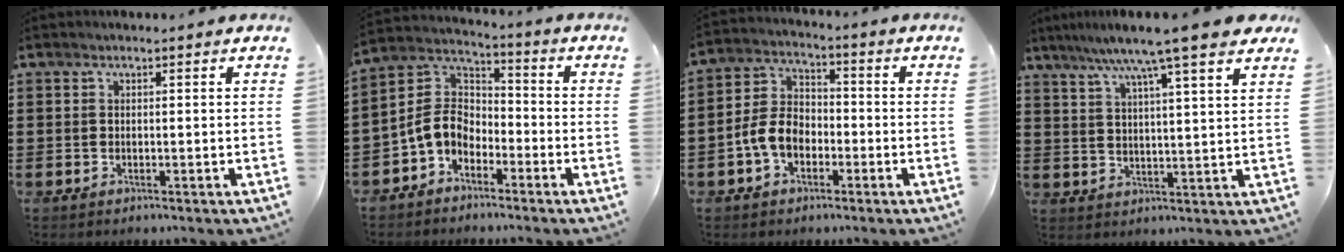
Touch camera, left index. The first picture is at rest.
{"total": 6.4, "force": [-3.2, 4.7, 2.9], "torque": [-0.091, 0.005, -0.073]}
{"total": 6.5, "force": [-2.7, 4.5, 3.9], "torque": [-0.099, 0.011, -0.059]}
{"total": 8.1, "force": [6.4, -0.3, 5.0], "torque": [-0.109, -0.026, 0.104]}